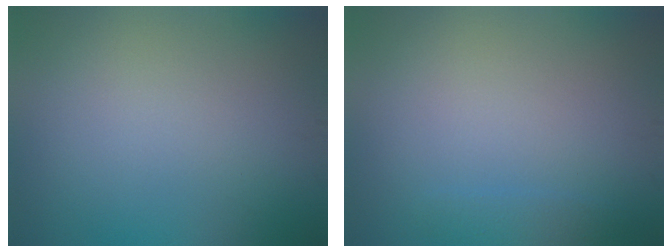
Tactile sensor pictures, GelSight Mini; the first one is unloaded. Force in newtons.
{"total": 1.0, "press": 1.0, "slide": 0.1}